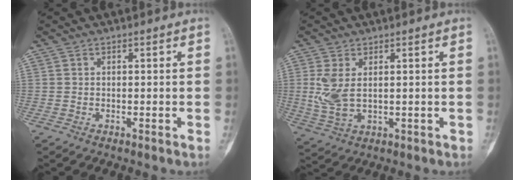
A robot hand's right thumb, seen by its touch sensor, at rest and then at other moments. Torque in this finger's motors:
{"motor_torque": [0.05, 0.13, 0.47, 0.45, 0.05]}